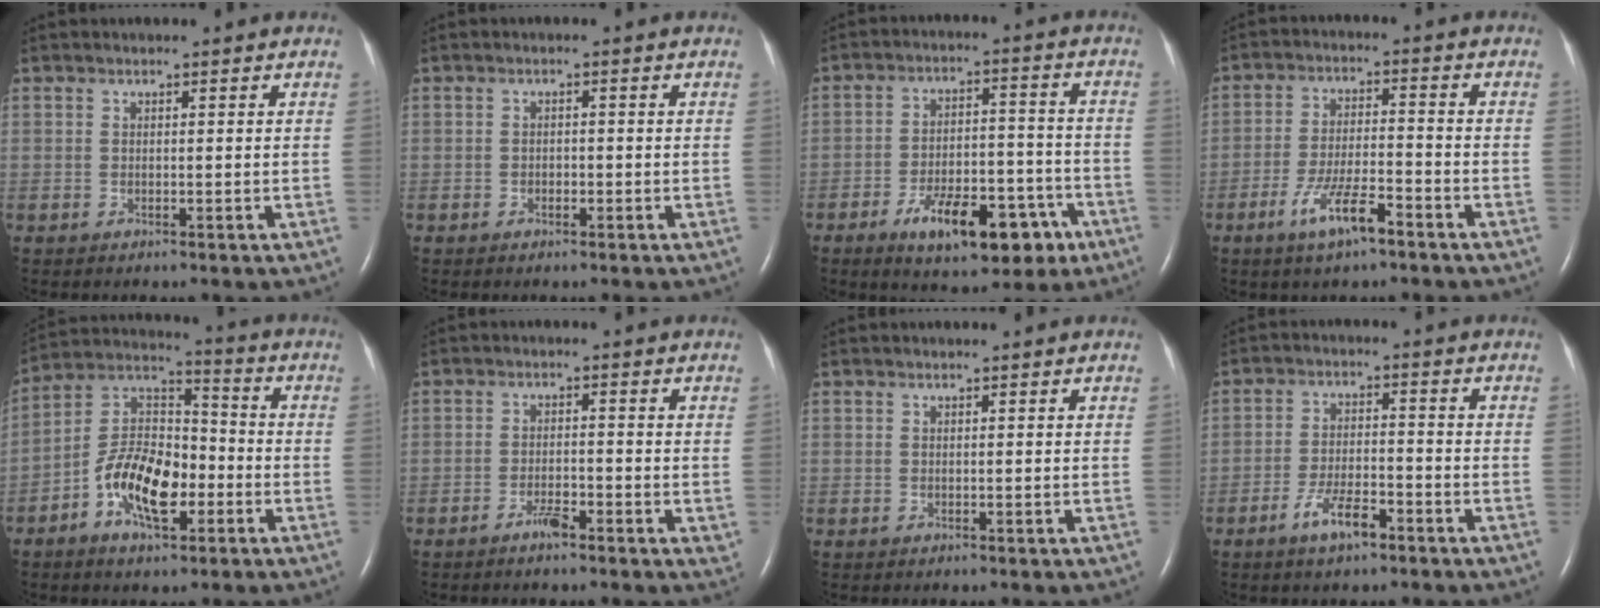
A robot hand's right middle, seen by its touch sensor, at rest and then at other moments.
{"total": 1.1, "force": [-0.6, 0.7, 0.6], "torque": [-0.008, 0.003, -0.010]}
{"total": 13.5, "force": [-7.4, 5.4, 9.9], "torque": [-0.148, 0.013, -0.104]}
{"total": 7.5, "force": [-4.6, 1.3, 5.7], "torque": [-0.115, -0.008, -0.084]}
{"total": 12.5, "force": [-4.9, 5.6, 10.0], "torque": [-0.199, 0.018, -0.089]}
{"total": 3.3, "force": [-2.0, 0.8, 2.5], "torque": [-0.042, 0.001, -0.035]}
{"total": 0.0}
{"total": 5.7, "force": [-3.7, 1.5, 4.0], "torque": [-0.083, -0.002, -0.065]}